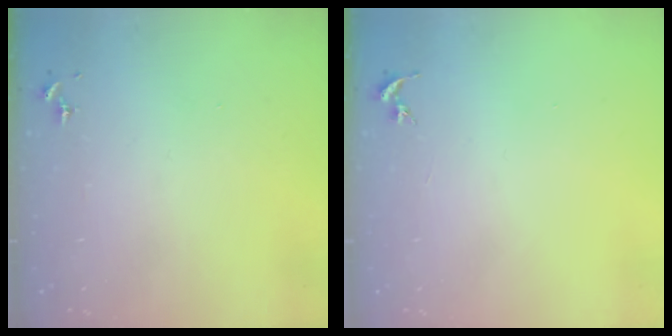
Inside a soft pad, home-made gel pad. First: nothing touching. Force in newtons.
{"total": 0.0}